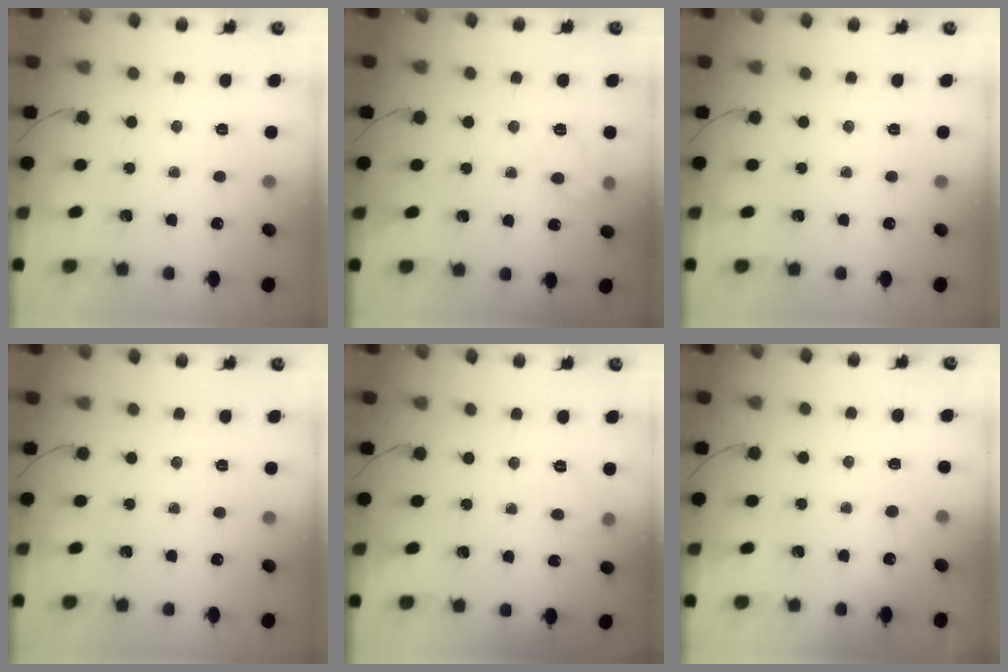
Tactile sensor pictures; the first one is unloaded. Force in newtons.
{"total": 9.2, "press": 9.1, "slide": 1.1}
{"total": 0.0}
{"total": 0.0}
{"total": 6.7, "press": 6.7, "slide": 1.0}
{"total": 3.3, "press": 3.1, "slide": 1.2}